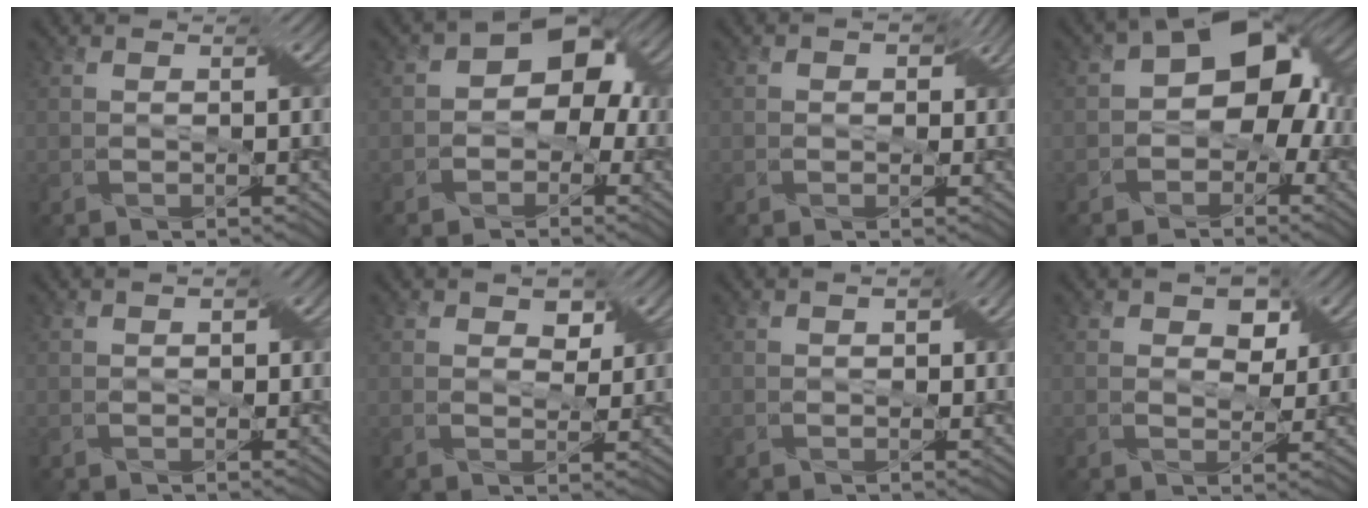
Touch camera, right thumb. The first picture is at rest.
{"total": 7.2, "force": [-0.2, 5.4, 4.7], "torque": [-0.035, 0.015, -0.029]}
{"total": 2.5, "force": [0.5, 2.1, 1.4], "torque": [-0.018, 0.005, 0.003]}
{"total": 9.7, "force": [0.2, 6.7, 7.0], "torque": [-0.091, 0.013, -0.015]}
{"total": 0.9, "force": [0.0, 0.8, 0.5], "torque": [-0.005, -0.001, -0.003]}
{"total": 2.5, "force": [1.2, 1.7, 1.4], "torque": [-0.029, -0.001, 0.015]}
{"total": 1.2, "force": [0.0, 1.0, 0.7], "torque": [-0.010, -0.001, -0.002]}
{"total": 3.4, "force": [1.4, 2.3, 2.1], "torque": [-0.034, -0.002, 0.016]}